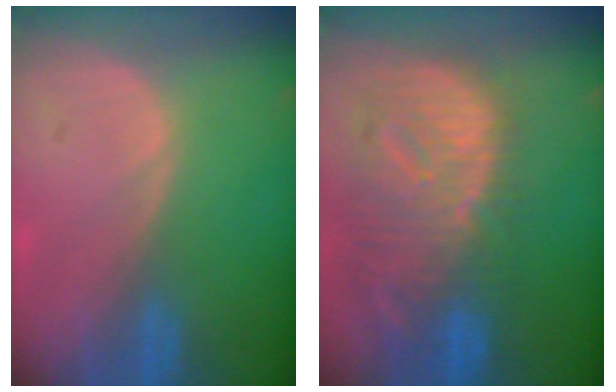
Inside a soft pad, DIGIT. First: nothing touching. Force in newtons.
{"total": 12.5, "press": 10.8, "slide": 6.3}